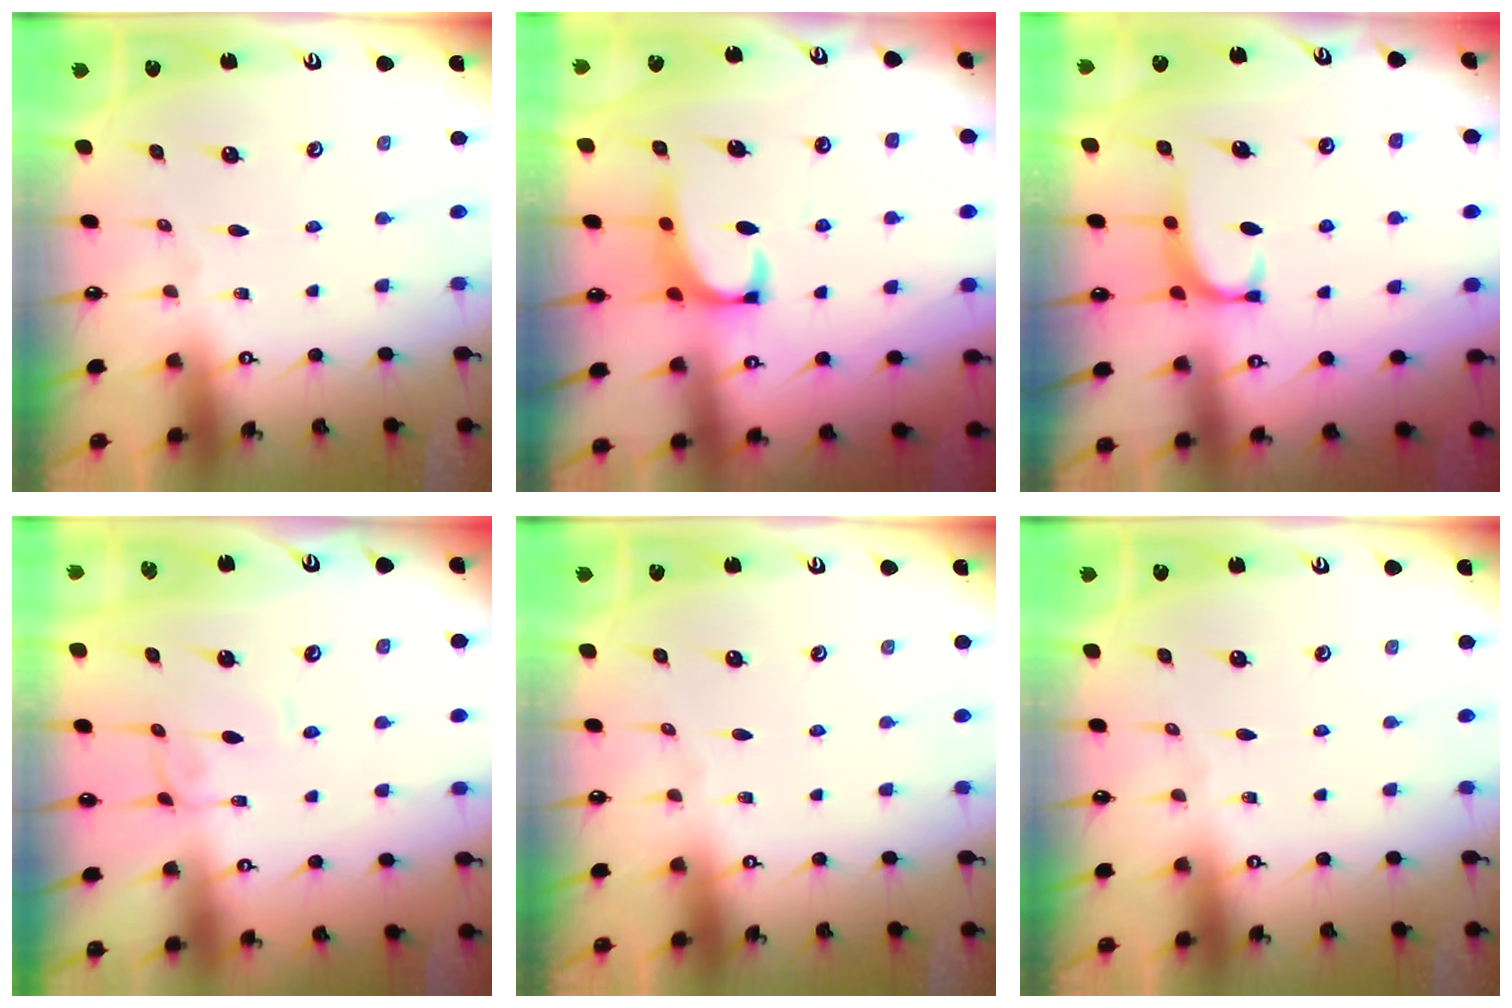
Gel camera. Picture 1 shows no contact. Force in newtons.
{"total": 2.1, "press": 1.8, "slide": 0.9}
{"total": 1.6, "press": 1.6, "slide": 0.5}
{"total": 0.0}
{"total": 0.0}
{"total": 0.0}